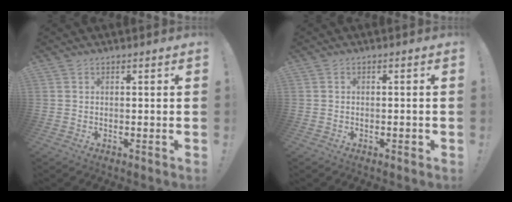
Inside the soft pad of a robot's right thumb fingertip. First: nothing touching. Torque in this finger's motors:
{"motor_torque": [-0.19, 0.23, 0.03, -0.10, -0.03]}